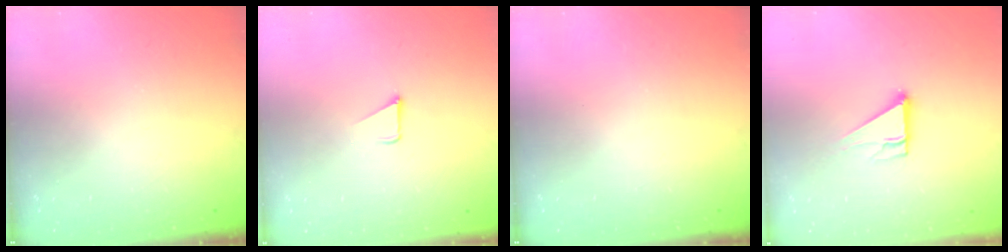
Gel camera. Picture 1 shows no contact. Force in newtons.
{"total": 1.7, "press": 1.7, "slide": 0.1}
{"total": 0.0}
{"total": 5.1, "press": 5.0, "slide": 0.4}